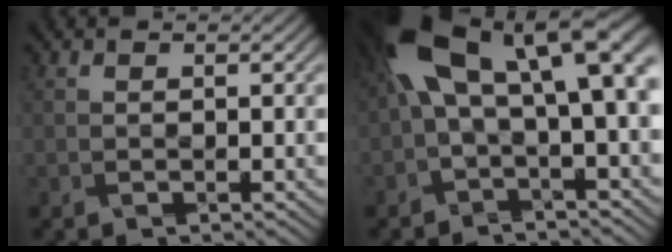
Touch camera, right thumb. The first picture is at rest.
{"total": 12.9, "force": [2.0, 5.6, 11.4], "torque": [-0.217, 0.007, 0.032]}